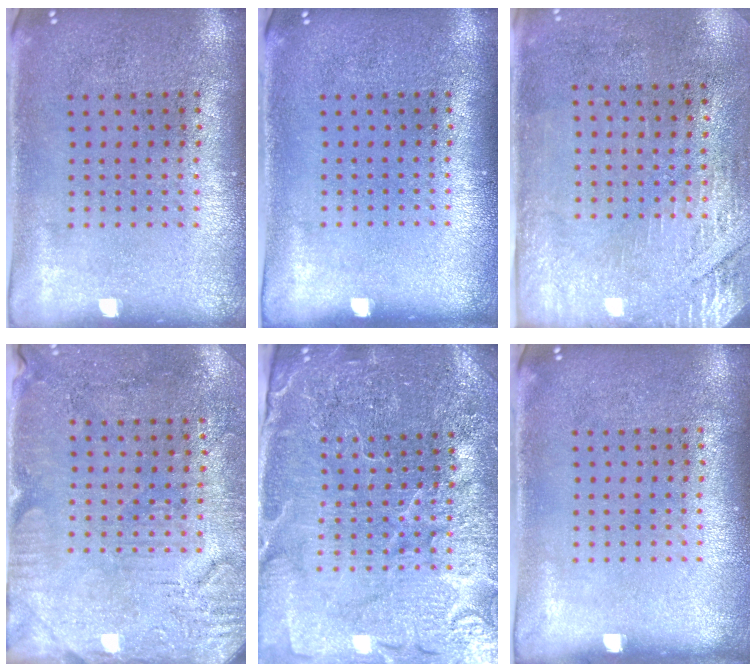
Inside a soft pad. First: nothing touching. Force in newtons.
{"total": 0.0}
{"total": 2.9, "press": 2.5, "slide": 1.5}
{"total": 3.0, "press": 2.7, "slide": 1.2}
{"total": 4.6, "press": 4.3, "slide": 1.5}
{"total": 0.0}